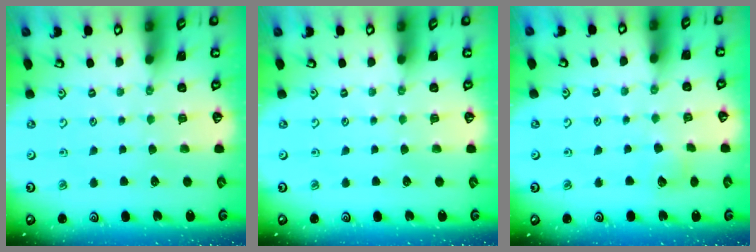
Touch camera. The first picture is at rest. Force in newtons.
{"total": 0.0}
{"total": 6.6, "press": 6.6, "slide": 0.8}